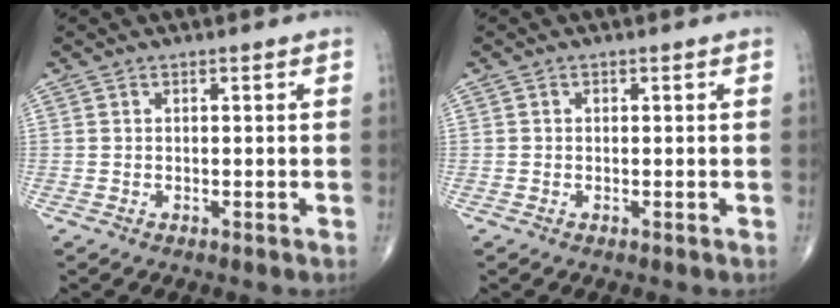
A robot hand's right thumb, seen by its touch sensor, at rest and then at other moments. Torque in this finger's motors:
{"motor_torque": [0.43, 0.32, 0.41, 0.22, -0.03]}